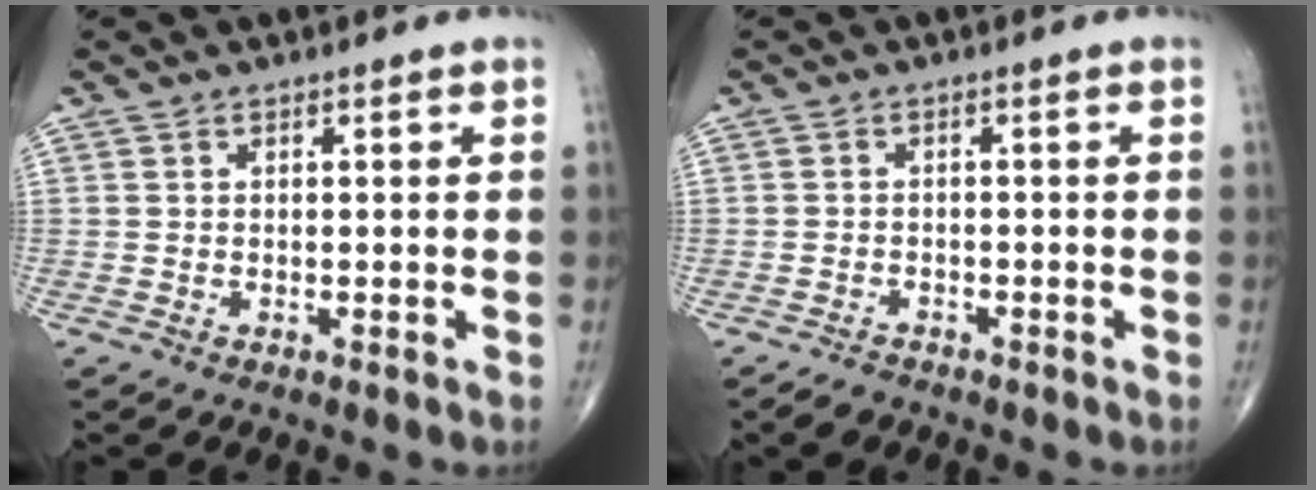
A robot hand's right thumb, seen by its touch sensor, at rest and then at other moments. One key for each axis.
{"total": 2.4, "fx": -1.9, "fy": 1.3, "fz": 0.6, "tx": -0.016, "ty": 0.006, "tz": -0.030}